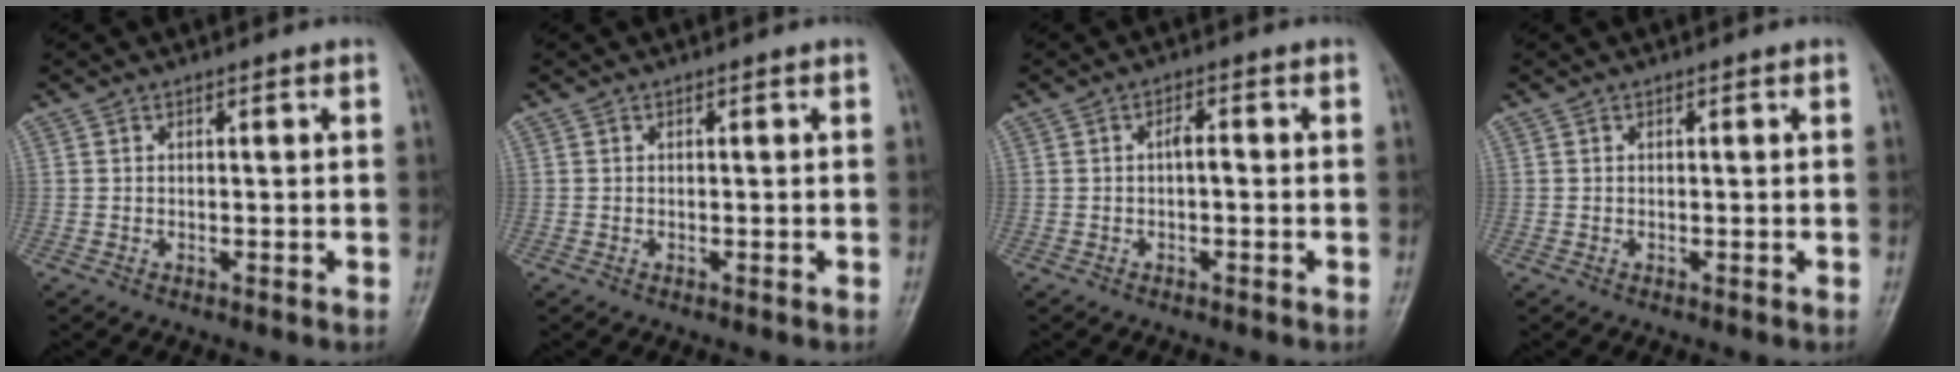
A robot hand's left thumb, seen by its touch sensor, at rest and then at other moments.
{"total": 0.0}
{"total": 2.0, "force": [-0.3, 0.9, 1.7], "torque": [-0.022, 0.008, -0.009]}
{"total": 0.0}